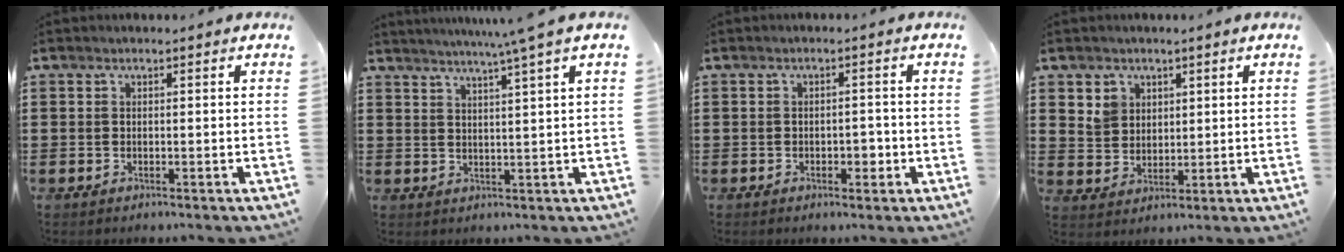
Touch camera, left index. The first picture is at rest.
{"total": 4.3, "force": [3.2, -1.5, 2.5], "torque": [-0.054, -0.012, 0.051]}
{"total": 2.3, "force": [-0.9, 1.2, 1.7], "torque": [-0.036, 0.003, -0.021]}
{"total": 3.9, "force": [2.2, 3.2, 0.4], "torque": [-0.023, 0.012, 0.042]}